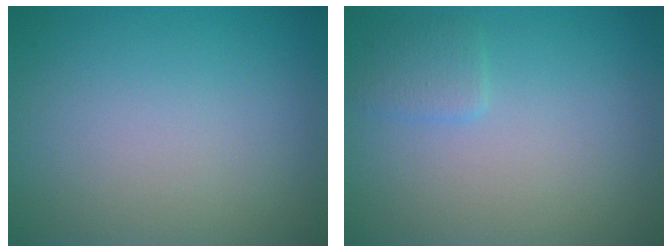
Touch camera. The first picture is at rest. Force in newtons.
{"total": 1.4, "press": 1.4, "slide": 0.0}